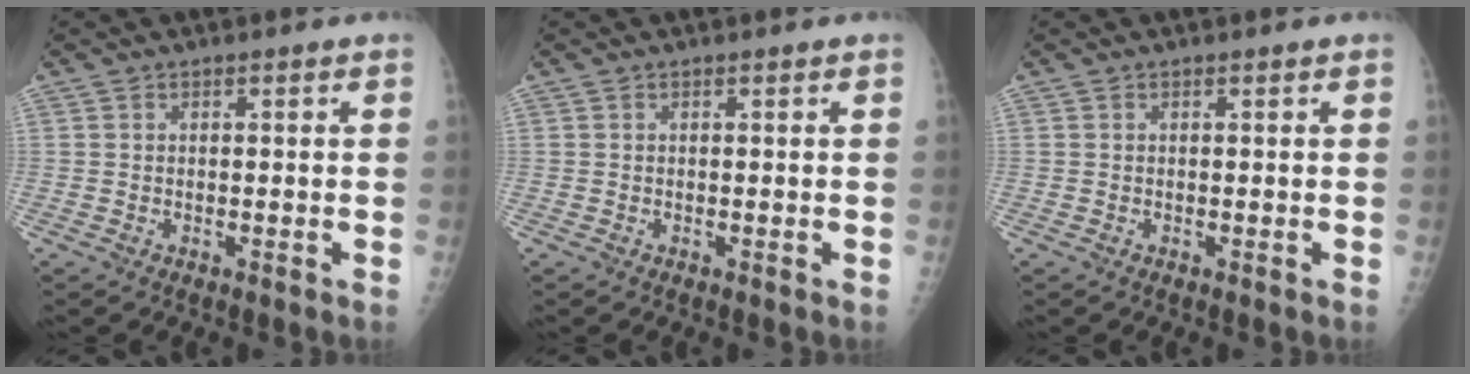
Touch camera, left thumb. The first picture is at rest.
{"total": 0.0}
{"total": 0.0}